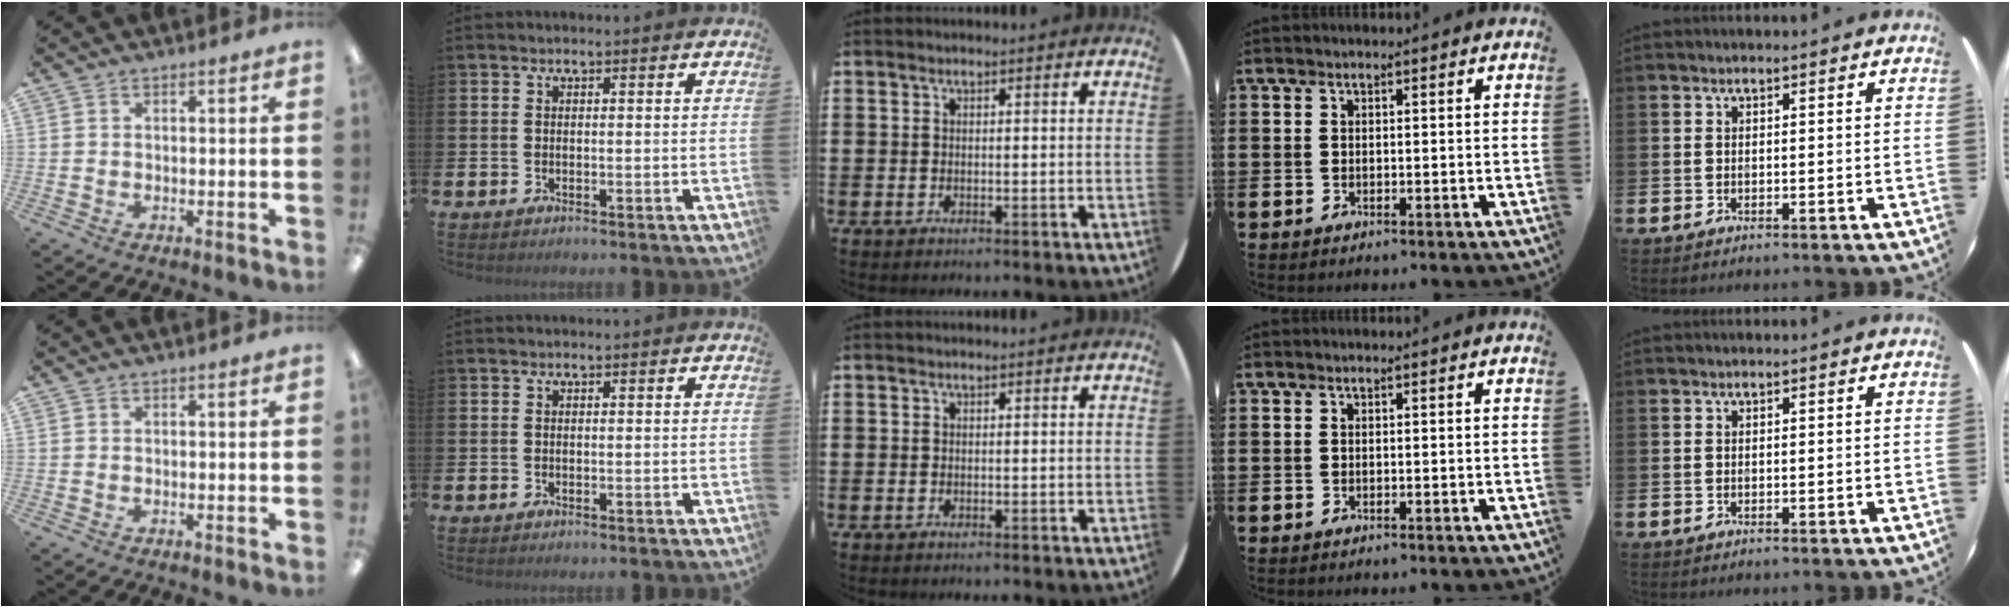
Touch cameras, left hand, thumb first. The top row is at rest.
{}